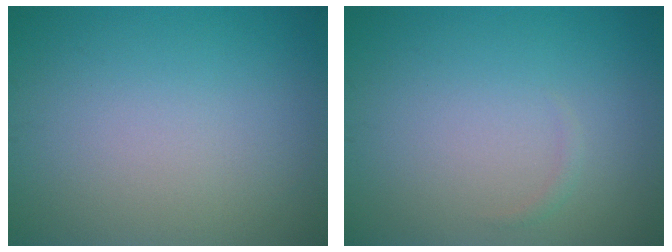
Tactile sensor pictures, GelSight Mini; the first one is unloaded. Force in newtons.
{"total": 0.5, "press": 0.5, "slide": 0.0}